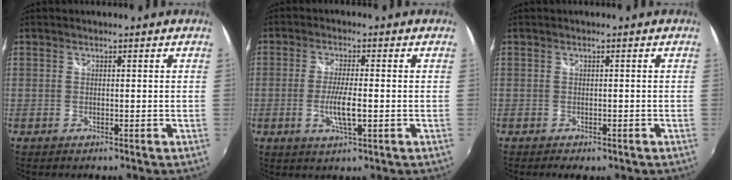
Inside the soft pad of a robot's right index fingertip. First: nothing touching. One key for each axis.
{"total": 5.7, "fx": -1.4, "fy": 0.8, "fz": 5.5, "tx": -0.106, "ty": -0.010, "tz": -0.024}
{"total": 2.5, "fx": -1.6, "fy": 1.4, "fz": 1.3, "tx": -0.026, "ty": -0.012, "tz": -0.018}